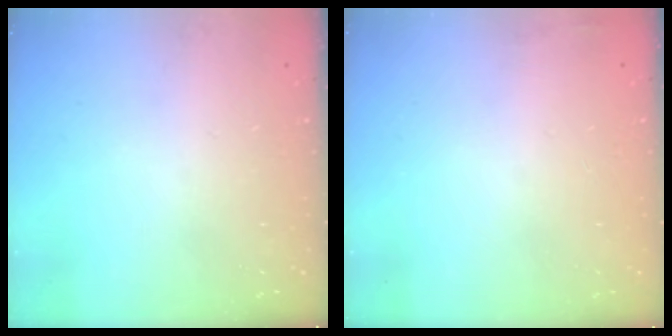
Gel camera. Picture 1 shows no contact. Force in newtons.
{"total": 2.9, "press": 2.4, "slide": 1.6}